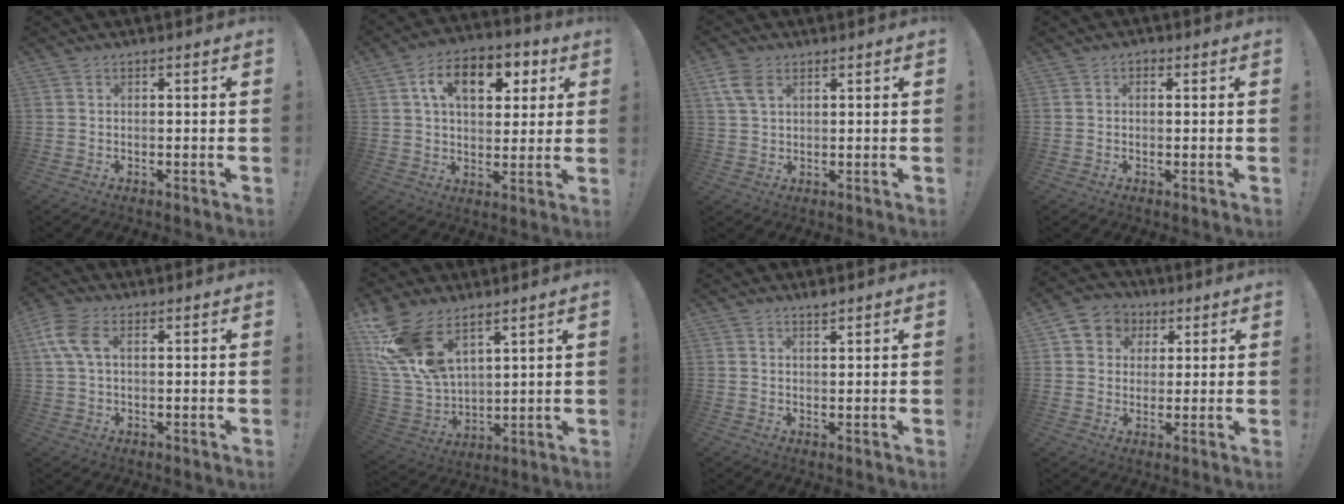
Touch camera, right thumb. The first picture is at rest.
{"total": 13.6, "force": [4.7, 8.7, 9.3], "torque": [-0.141, -0.002, 0.083]}
{"total": 6.3, "force": [3.1, 4.0, 3.8], "torque": [-0.070, -0.008, 0.059]}
{"total": 1.3, "force": [-0.3, 0.9, 0.8], "torque": [-0.011, 0.004, -0.007]}
{"total": 7.9, "force": [2.1, 4.5, 6.1], "torque": [-0.134, 0.008, 0.041]}
{"total": 16.1, "force": [10.2, 8.0, 9.5], "torque": [-0.210, -0.060, 0.191]}
{"total": 1.6, "force": [1.5, 0.2, 0.7], "torque": [-0.005, -0.010, 0.025]}
{"total": 6.9, "force": [1.3, 6.6, 1.7], "torque": [-0.024, 0.002, 0.031]}